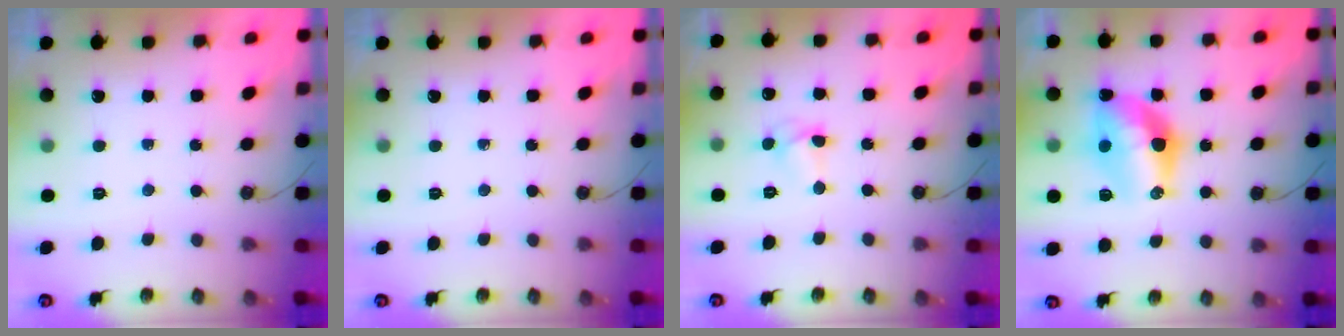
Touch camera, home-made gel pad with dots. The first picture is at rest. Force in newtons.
{"total": 0.0}
{"total": 4.9, "press": 4.8, "slide": 0.5}
{"total": 12.2, "press": 12.1, "slide": 1.2}